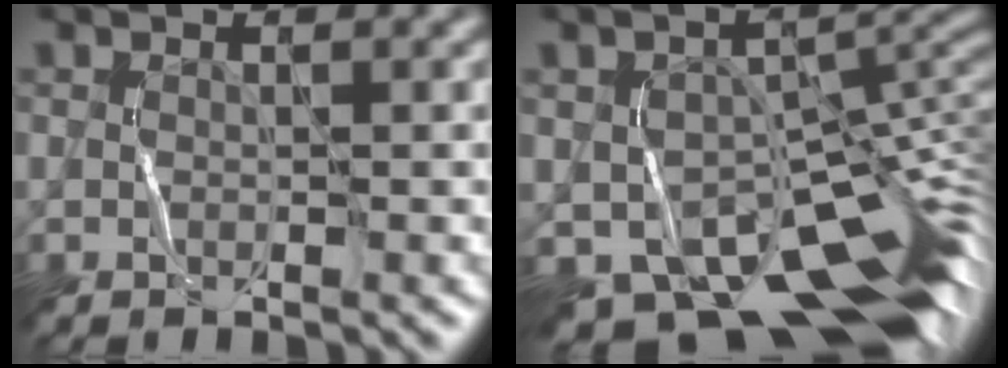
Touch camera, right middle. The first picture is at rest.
{"total": 12.8, "force": [-7.7, 6.1, 8.4], "torque": [-0.124, 0.000, -0.112]}